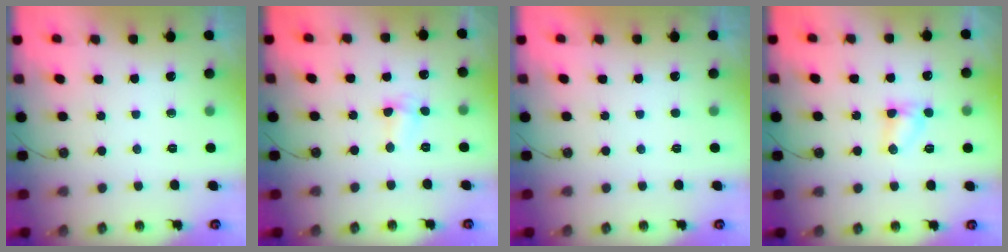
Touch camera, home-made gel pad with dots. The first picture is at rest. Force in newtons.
{"total": 2.8, "press": 2.8, "slide": 0.5}
{"total": 0.0}
{"total": 3.8, "press": 3.8, "slide": 0.3}